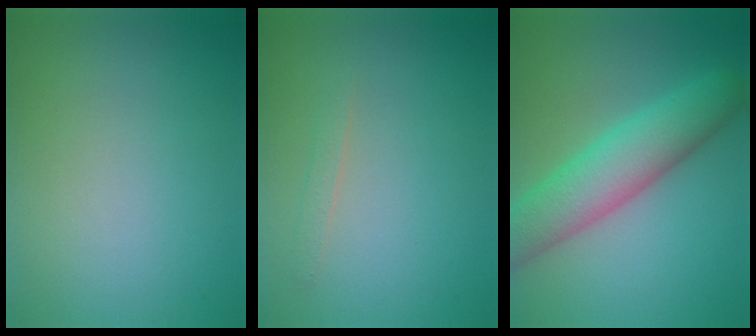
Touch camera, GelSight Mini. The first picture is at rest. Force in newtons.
{"total": 0.8, "press": 0.8, "slide": 0.0}
{"total": 6.9, "press": 6.9, "slide": 0.3}